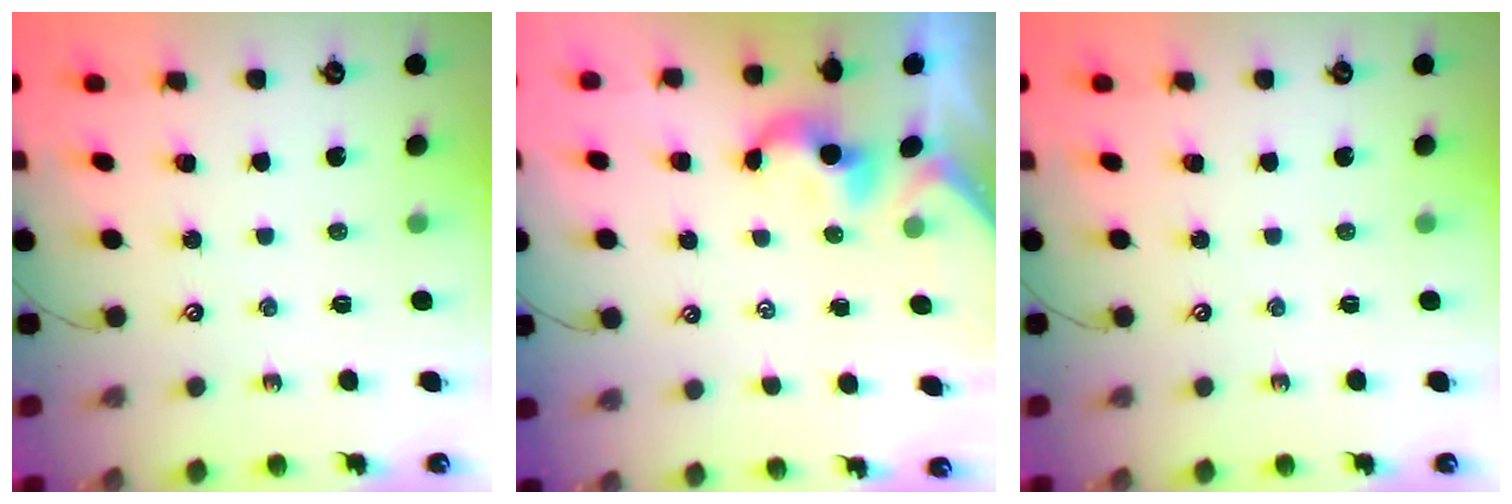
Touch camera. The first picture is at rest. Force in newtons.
{"total": 0.6, "press": 0.6, "slide": 0.3}
{"total": 0.0}